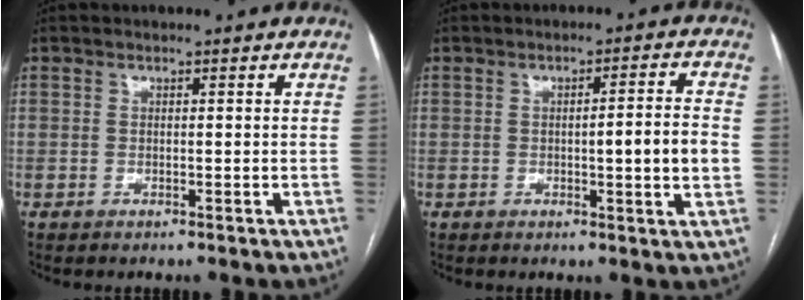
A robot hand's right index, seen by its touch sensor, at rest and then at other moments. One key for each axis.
{"total": 6.3, "fx": -0.5, "fy": 0.1, "fz": 6.3, "tx": -0.090, "ty": 0.005, "tz": -0.006}